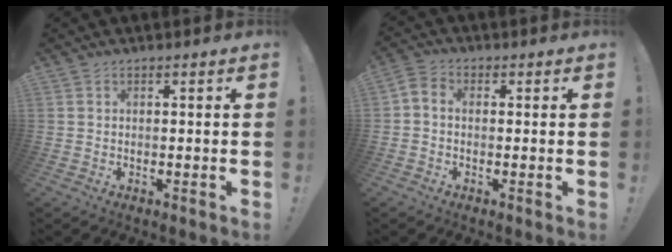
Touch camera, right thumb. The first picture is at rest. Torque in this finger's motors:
{"motor_torque": [0.36, 0.36, 0.39, -0.22, 0.02]}